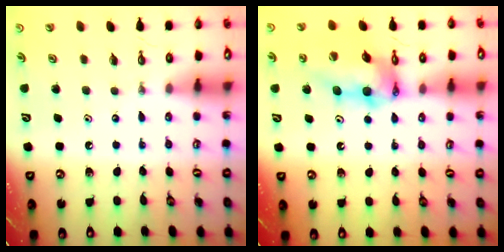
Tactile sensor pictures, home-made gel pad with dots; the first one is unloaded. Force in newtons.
{"total": 13.6, "press": 13.5, "slide": 1.4}